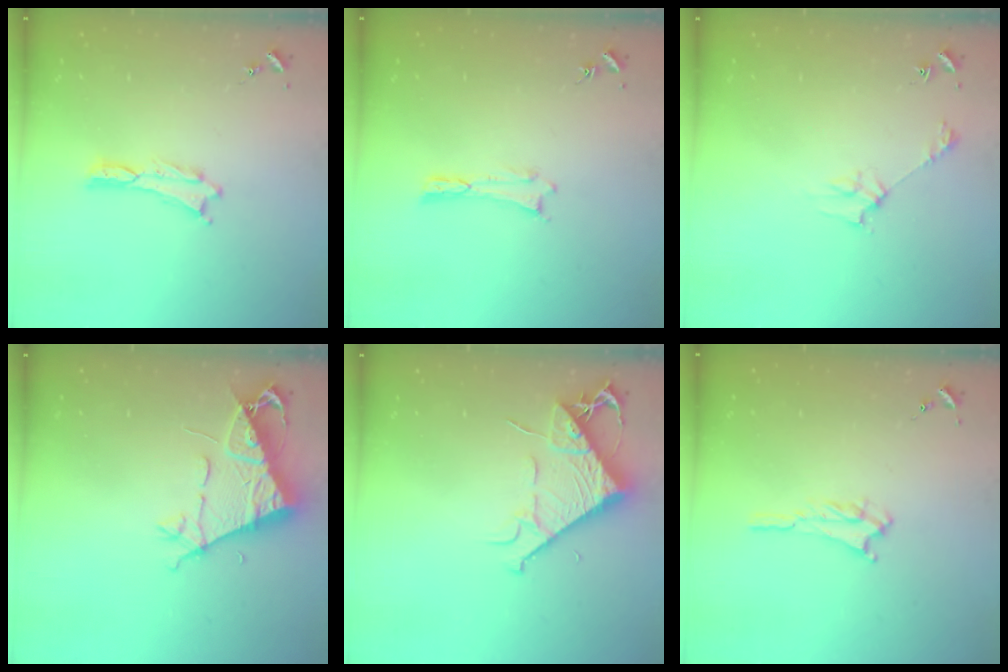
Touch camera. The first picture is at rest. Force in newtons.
{"total": 0.0}
{"total": 3.1, "press": 3.1, "slide": 0.3}
{"total": 8.2, "press": 8.1, "slide": 1.2}
{"total": 8.1, "press": 8.1, "slide": 1.1}
{"total": 1.7, "press": 1.6, "slide": 0.3}